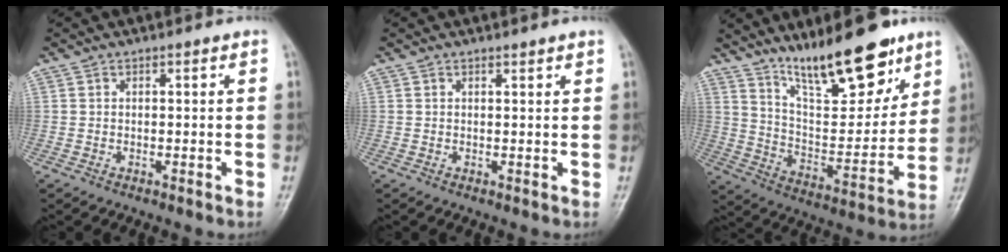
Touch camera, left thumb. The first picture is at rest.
{"total": 0.7, "force": [0.6, -0.1, 0.2], "torque": [0.000, -0.006, 0.013]}
{"total": 18.9, "force": [13.5, 5.7, 11.9], "torque": [-0.141, -0.085, 0.233]}